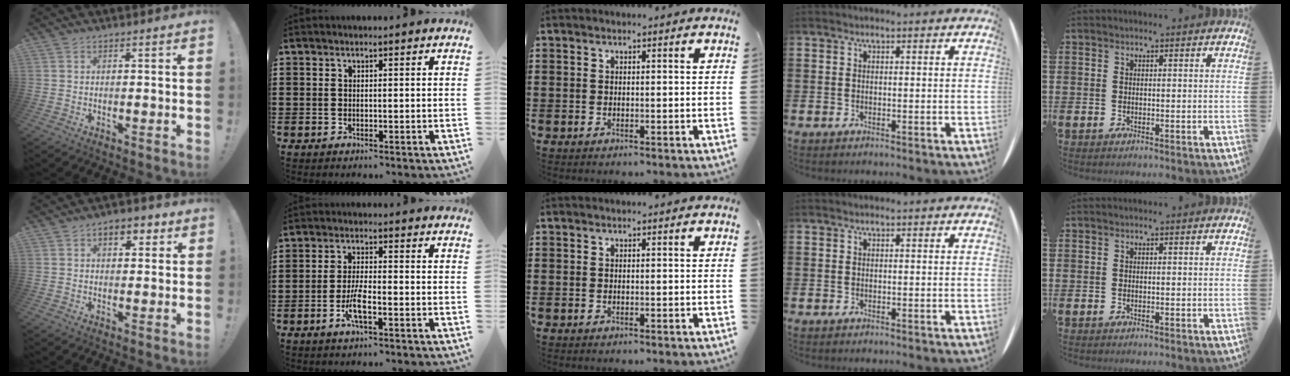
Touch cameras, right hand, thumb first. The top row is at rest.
{"thumb": {"total": 5.3, "force": [2.2, 3.4, 3.4], "torque": [-0.041, 0.002, 0.034]}, "index": {"total": 4.6, "force": [-2.0, 1.0, 4.1], "torque": [-0.086, -0.006, -0.041]}}